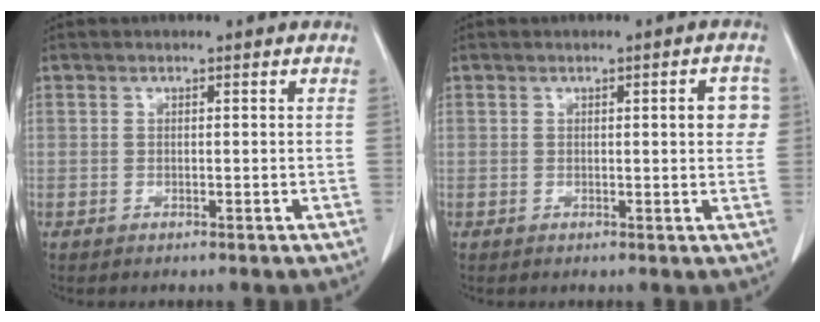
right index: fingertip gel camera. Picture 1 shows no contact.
{"total": 3.4, "force": [0.7, 0.8, 3.2], "torque": [-0.034, 0.004, 0.005]}